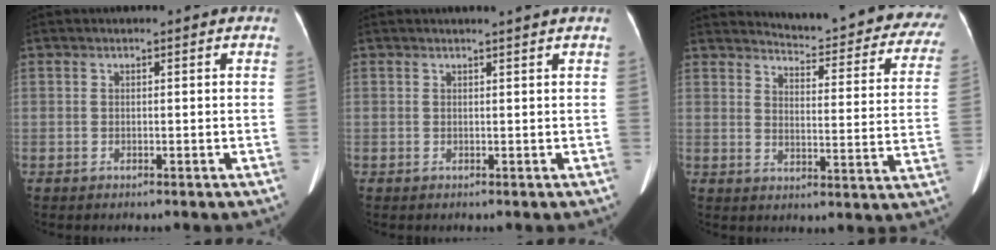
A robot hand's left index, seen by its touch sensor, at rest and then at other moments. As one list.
[{"total": 1.4, "force": [1.2, -0.4, 0.5], "torque": [-0.009, 0.003, 0.018]}, {"total": 23.3, "force": [21.9, 3.6, 7.2], "torque": [-0.077, -0.097, 0.240]}]